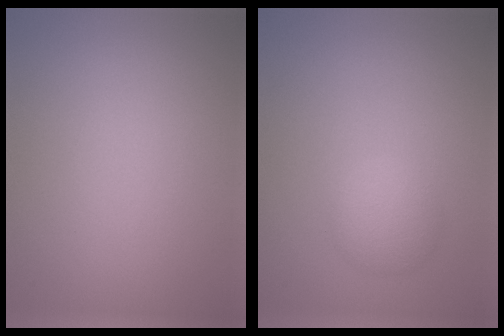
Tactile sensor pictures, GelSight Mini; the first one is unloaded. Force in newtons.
{"total": 2.4, "press": 2.4, "slide": 0.0}